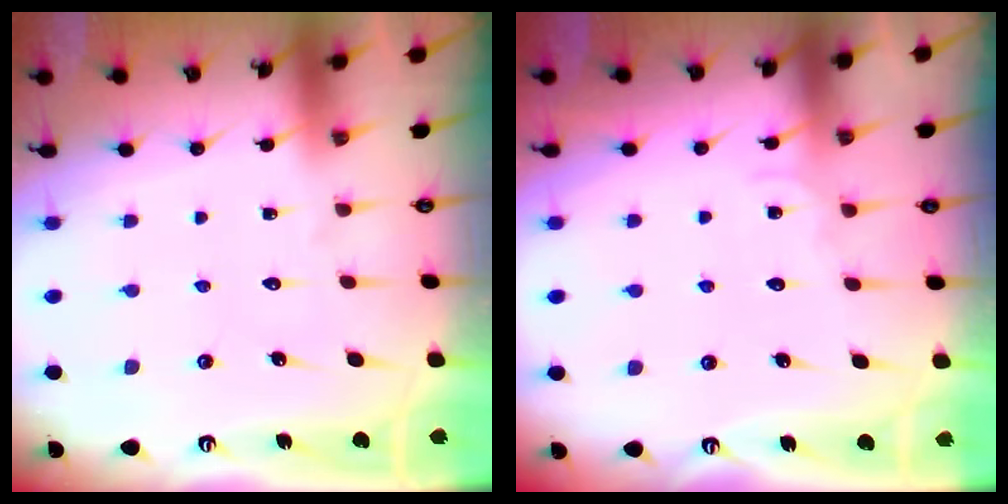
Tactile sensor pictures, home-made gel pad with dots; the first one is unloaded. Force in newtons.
{"total": 4.5, "press": 4.5, "slide": 0.5}